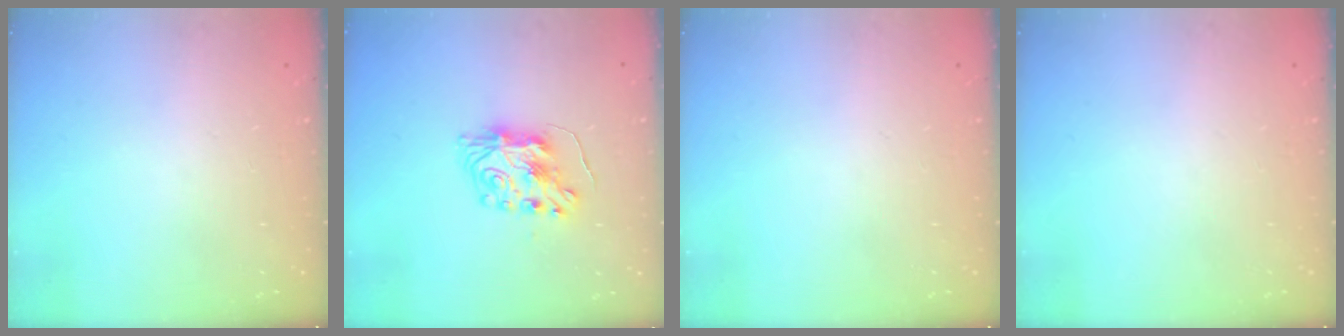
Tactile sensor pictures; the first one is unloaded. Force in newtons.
{"total": 7.8, "press": 7.8, "slide": 0.2}
{"total": 0.0}
{"total": 0.0}